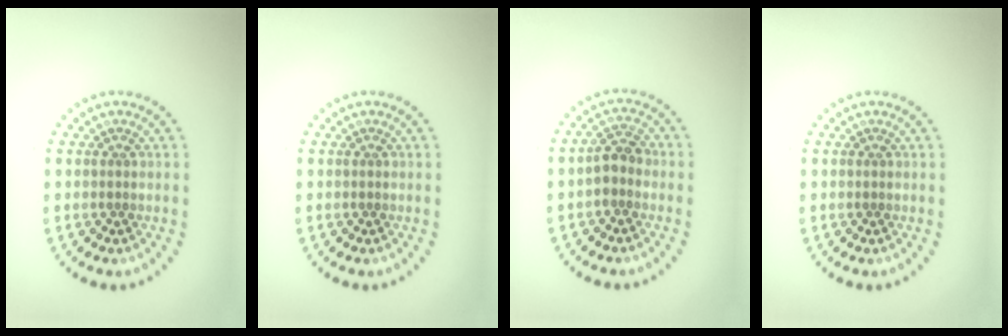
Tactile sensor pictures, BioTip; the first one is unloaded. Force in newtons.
{"total": 0.0}
{"total": 2.3, "press": 2.1, "slide": 0.9}
{"total": 0.0}